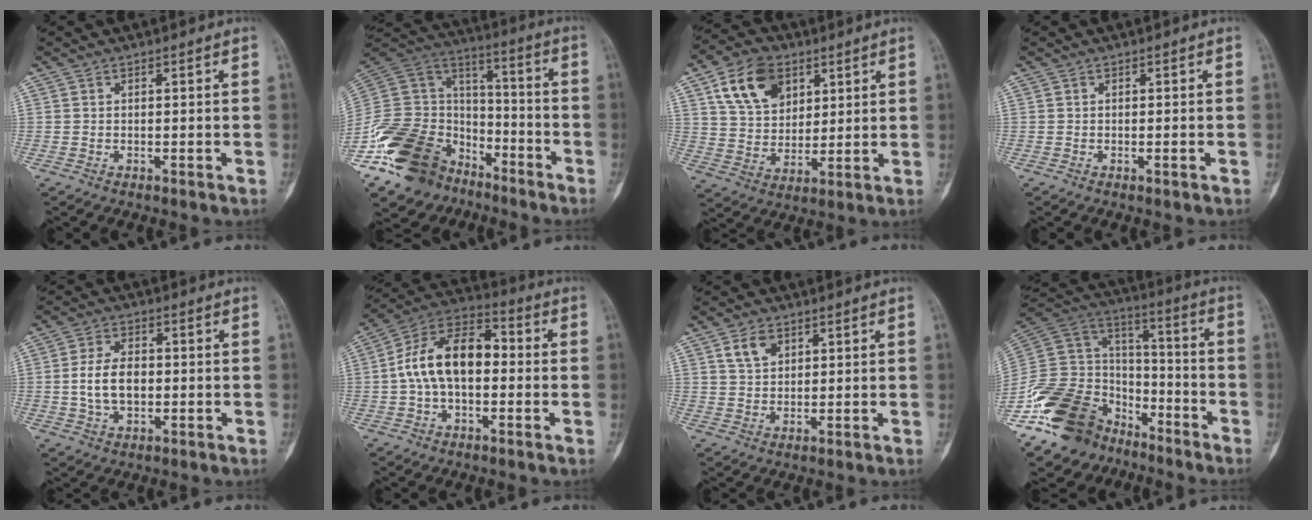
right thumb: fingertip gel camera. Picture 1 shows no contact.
{"total": 28.3, "force": [-17.2, 18.0, 13.6], "torque": [-0.299, 0.071, -0.303]}
{"total": 13.3, "force": [6.1, 9.1, 7.6], "torque": [-0.104, -0.018, 0.114]}
{"total": 0.8, "force": [-0.3, 0.1, 0.7], "torque": [-0.010, 0.001, -0.001]}
{"total": 7.8, "force": [-0.3, 4.9, 6.0], "torque": [-0.110, 0.008, -0.005]}
{"total": 14.8, "force": [-0.2, 8.8, 11.9], "torque": [-0.197, 0.045, -0.017]}
{"total": 4.6, "force": [2.3, 3.0, 2.6], "torque": [-0.034, -0.010, 0.046]}
{"total": 27.1, "force": [-17.3, 16.9, 12.4], "torque": [-0.260, 0.077, -0.306]}